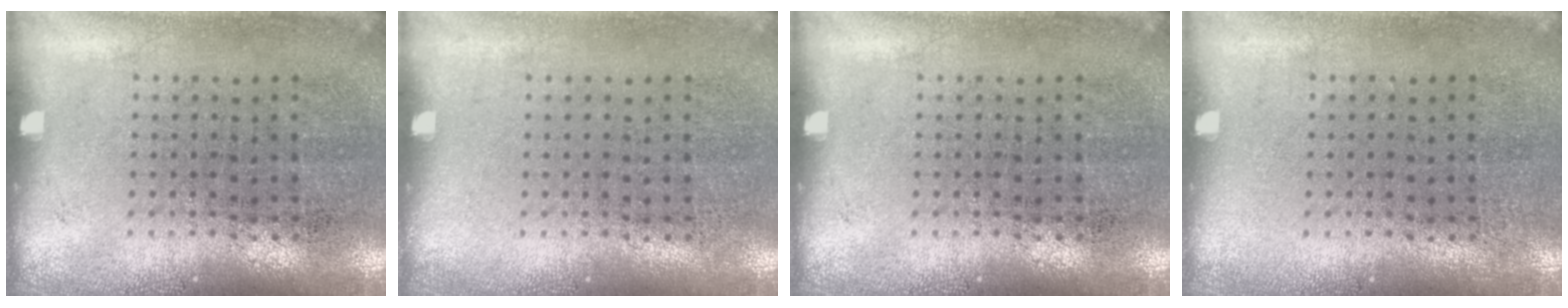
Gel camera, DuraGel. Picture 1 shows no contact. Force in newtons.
{"total": 0.0}
{"total": 0.0}
{"total": 0.0}